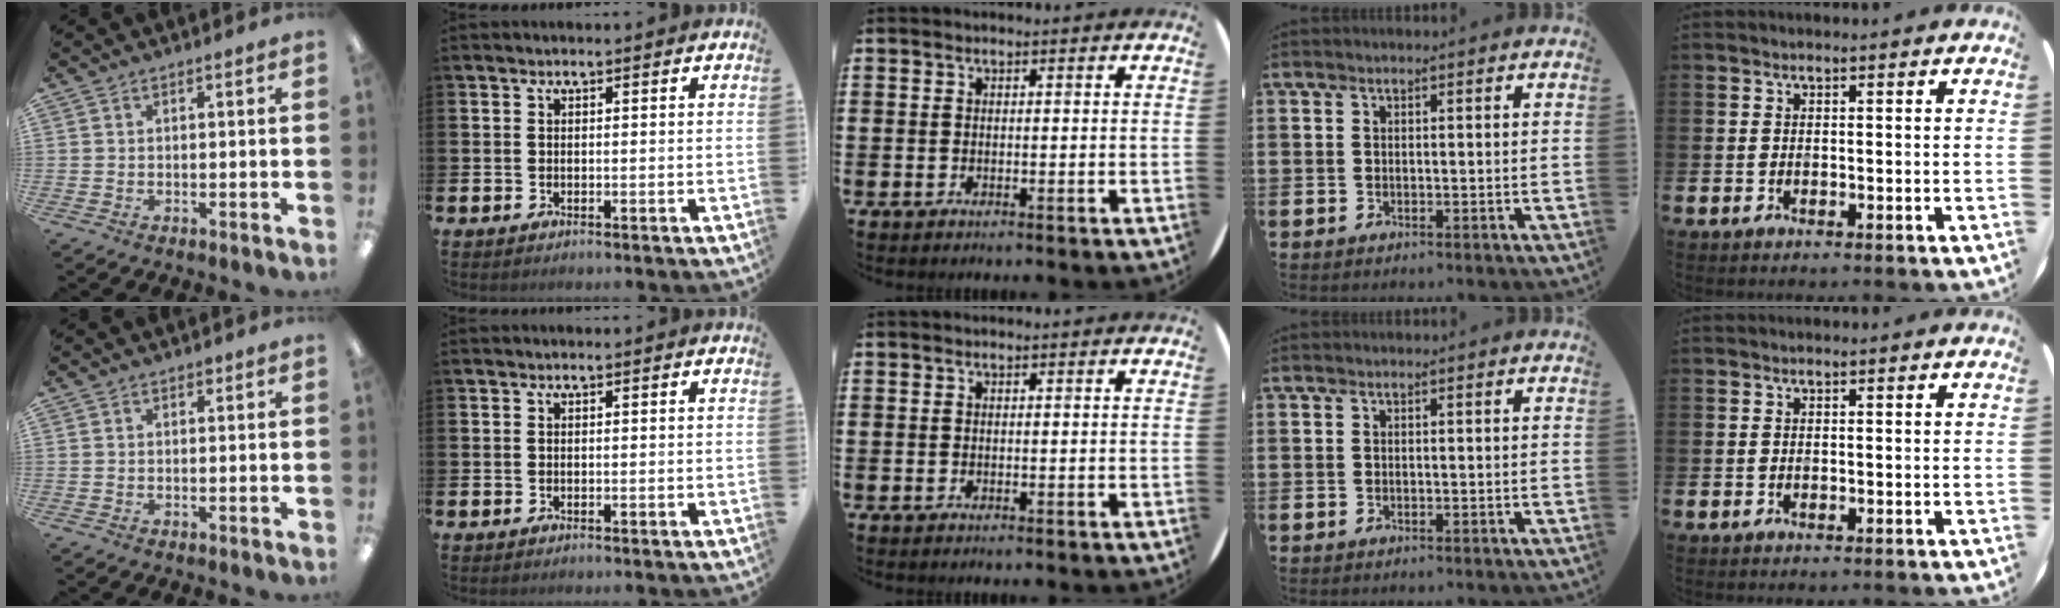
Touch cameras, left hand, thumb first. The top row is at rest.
{"thumb": {"total": 0.9, "force": [0.5, 0.6, 0.3], "torque": [0.001, -0.001, 0.008]}}